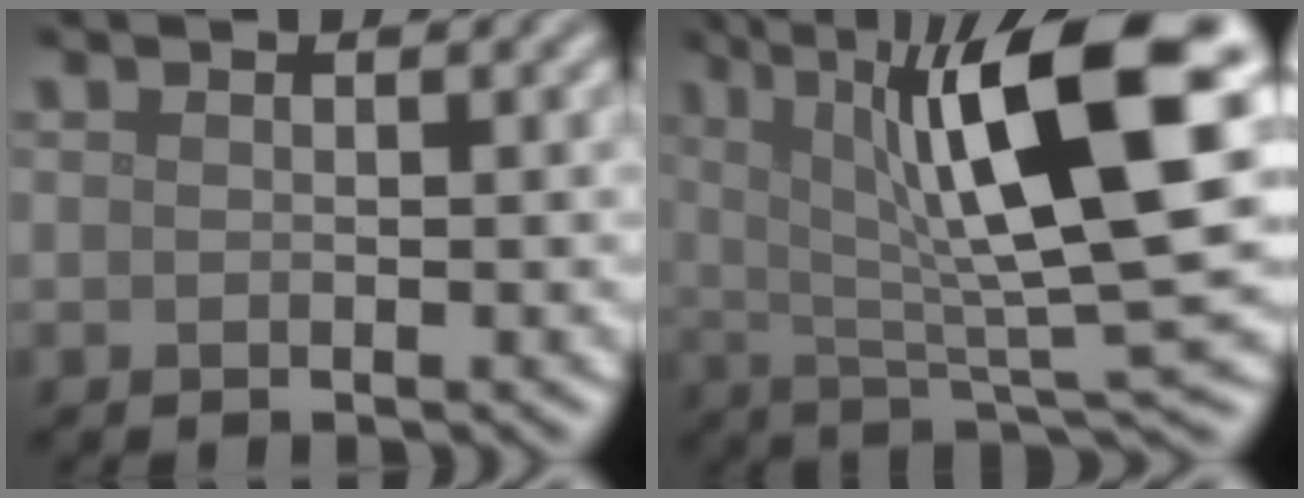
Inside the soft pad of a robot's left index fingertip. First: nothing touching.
{"total": 13.9, "force": [3.8, 3.2, 12.9], "torque": [-0.201, 0.010, 0.061]}